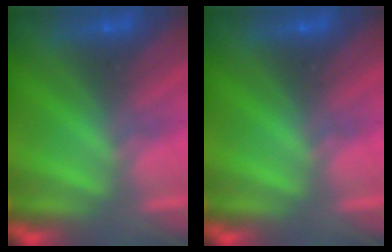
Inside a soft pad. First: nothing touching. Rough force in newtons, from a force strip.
{"total": 0.0}